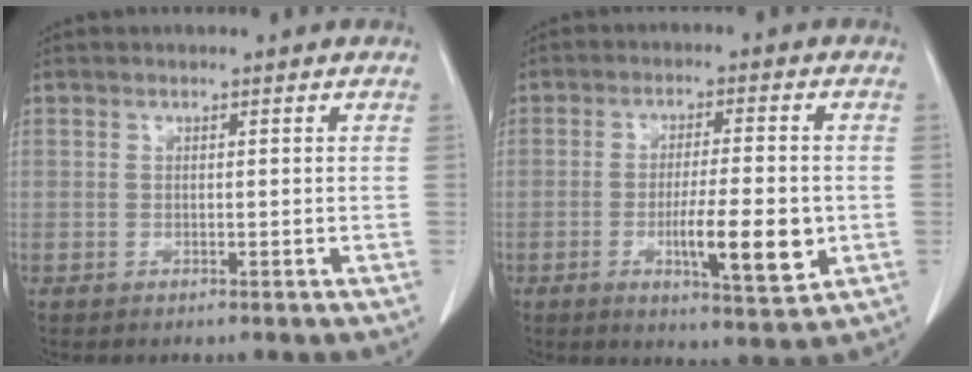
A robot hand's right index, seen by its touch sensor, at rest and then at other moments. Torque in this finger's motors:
{"motor_torque": [0.70, 0.39, 0.21, 0.06]}